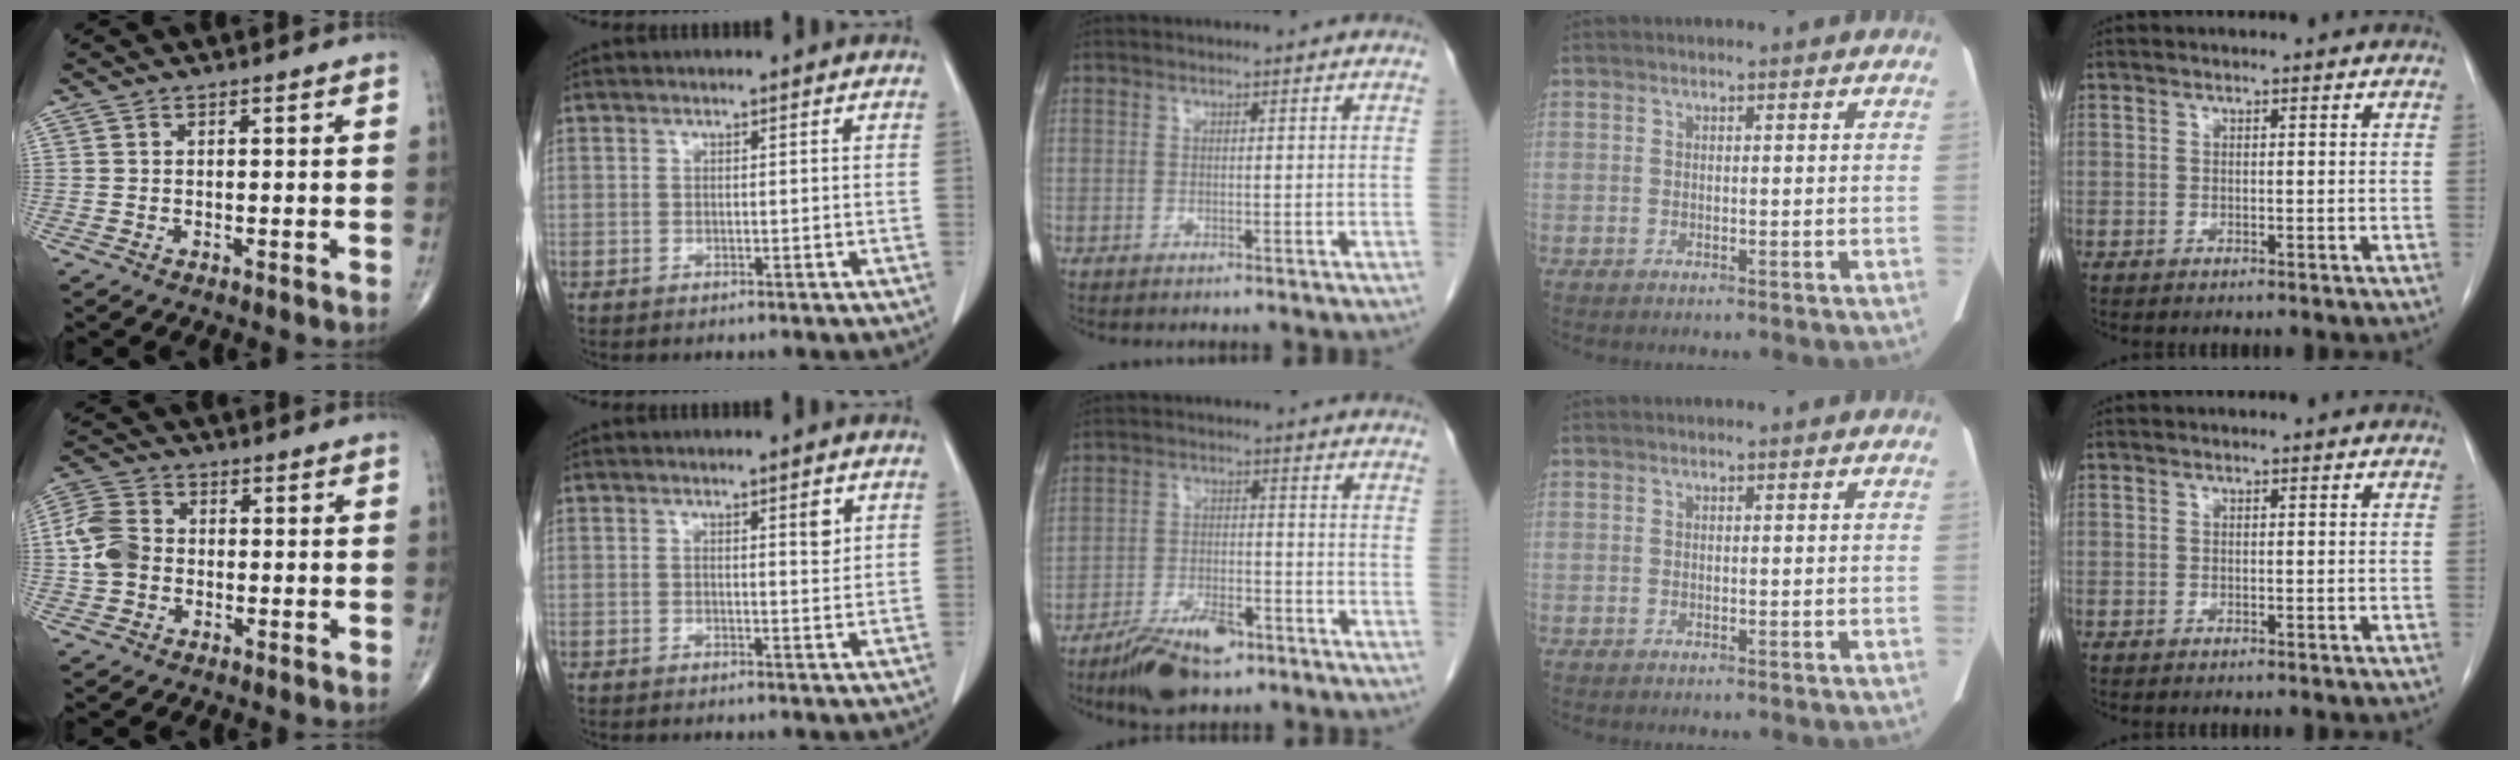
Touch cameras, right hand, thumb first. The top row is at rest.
{"thumb": {"total": 7.4, "force": [-0.9, 5.7, 4.5], "torque": [-0.090, 0.020, -0.029]}, "index": {"total": 2.0, "force": [0.9, 0.4, 1.7], "torque": [-0.025, -0.004, 0.012]}, "middle": {"total": 8.3, "force": [-5.7, 2.8, 5.3], "torque": [-0.098, -0.007, -0.099]}}